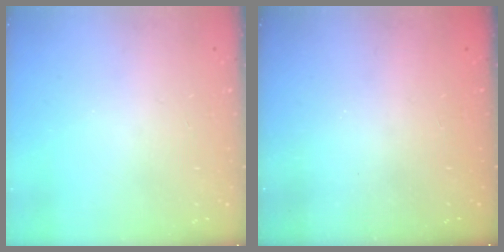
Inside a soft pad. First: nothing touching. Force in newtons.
{"total": 2.4, "press": 2.3, "slide": 0.7}